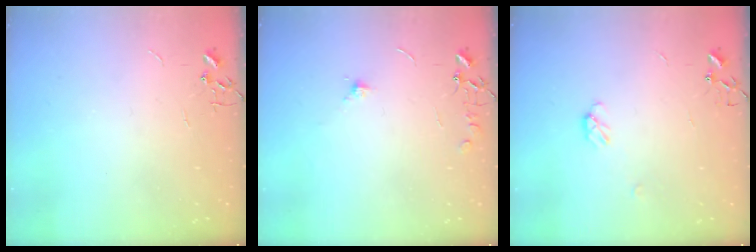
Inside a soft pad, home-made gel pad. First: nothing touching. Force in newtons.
{"total": 6.8, "press": 6.8, "slide": 0.8}
{"total": 3.9, "press": 3.9, "slide": 0.4}